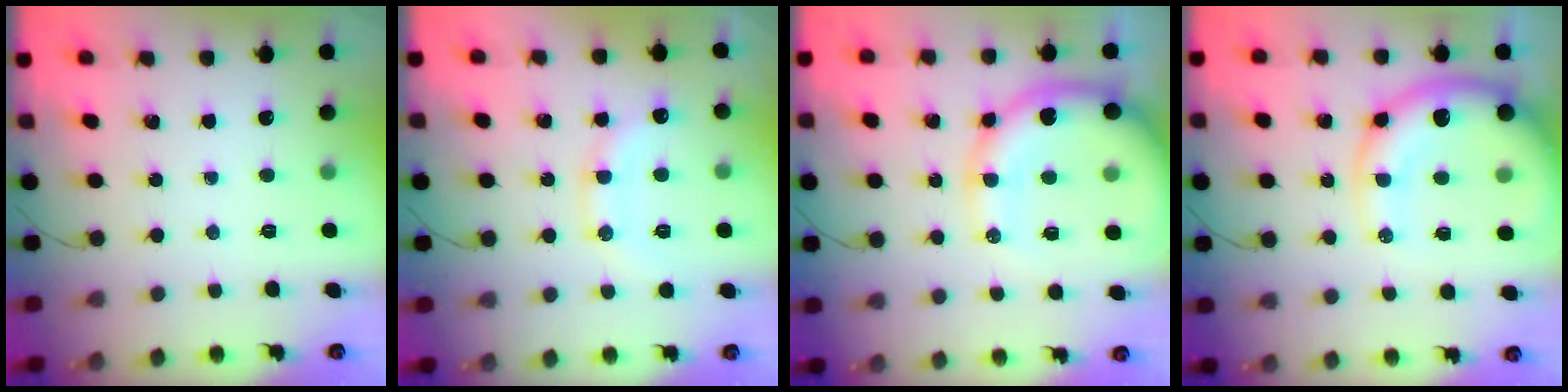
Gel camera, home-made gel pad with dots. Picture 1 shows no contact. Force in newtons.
{"total": 13.5, "press": 13.5, "slide": 0.9}
{"total": 17.3, "press": 17.0, "slide": 3.6}
{"total": 17.2, "press": 16.8, "slide": 3.6}